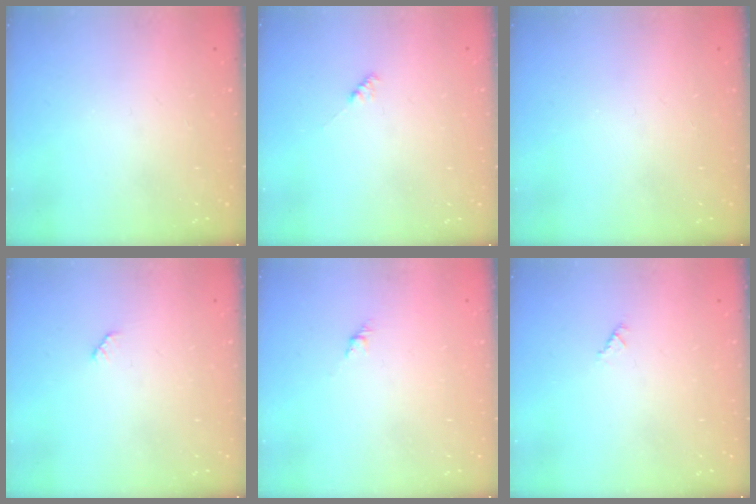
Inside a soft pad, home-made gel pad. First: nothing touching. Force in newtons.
{"total": 2.1, "press": 2.0, "slide": 0.5}
{"total": 0.0}
{"total": 2.5, "press": 2.5, "slide": 0.4}
{"total": 3.0, "press": 2.9, "slide": 0.7}
{"total": 0.6, "press": 0.6, "slide": 0.2}